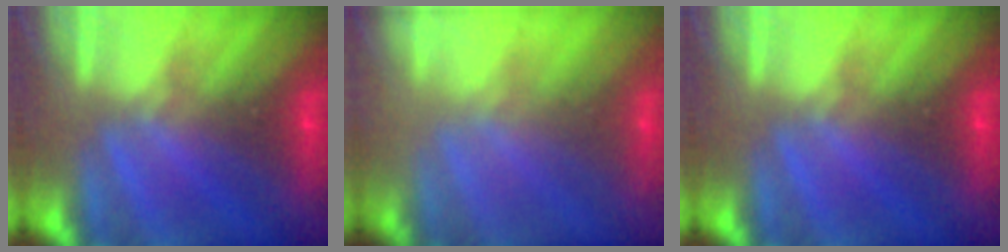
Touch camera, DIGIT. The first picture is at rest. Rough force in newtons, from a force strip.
{"total": 1.7}
{"total": 0.0}